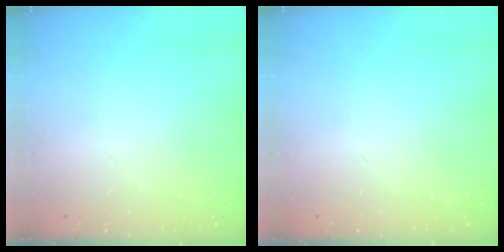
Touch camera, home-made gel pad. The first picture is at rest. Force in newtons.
{"total": 0.0}